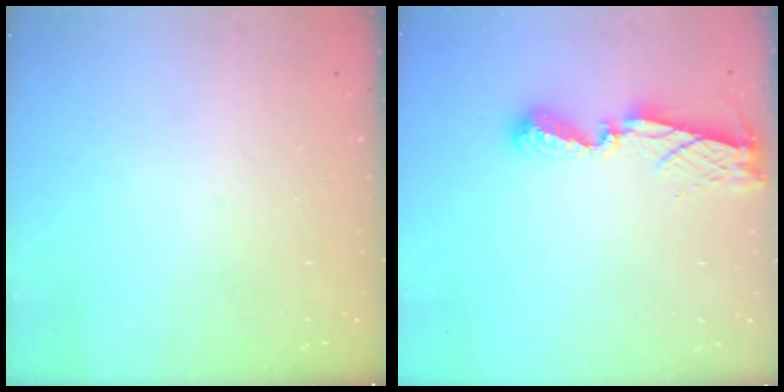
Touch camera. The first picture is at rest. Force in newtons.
{"total": 7.5, "press": 7.5, "slide": 0.5}